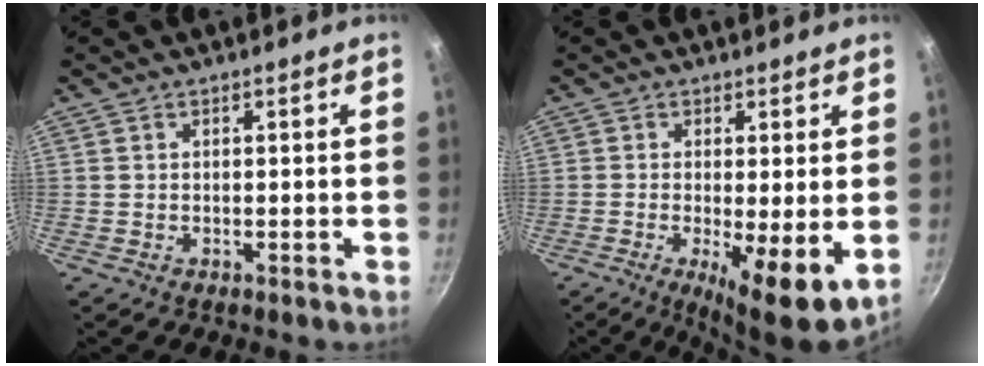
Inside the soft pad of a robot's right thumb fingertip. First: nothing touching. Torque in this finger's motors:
{"motor_torque": [-0.30, 0.72, 0.03, -0.03, 0.08]}